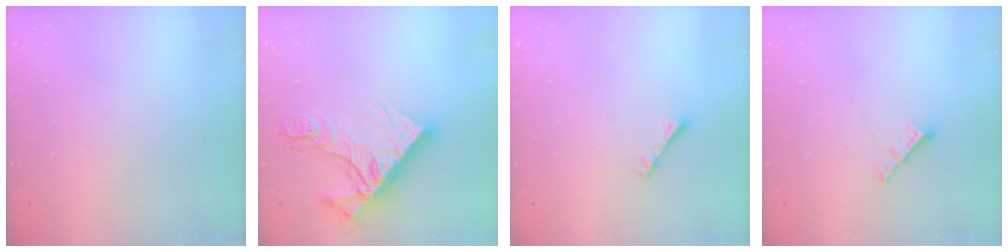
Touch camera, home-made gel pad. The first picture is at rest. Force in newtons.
{"total": 16.2, "press": 16.1, "slide": 1.6}
{"total": 2.7, "press": 2.7, "slide": 0.4}
{"total": 3.4, "press": 3.4, "slide": 0.1}